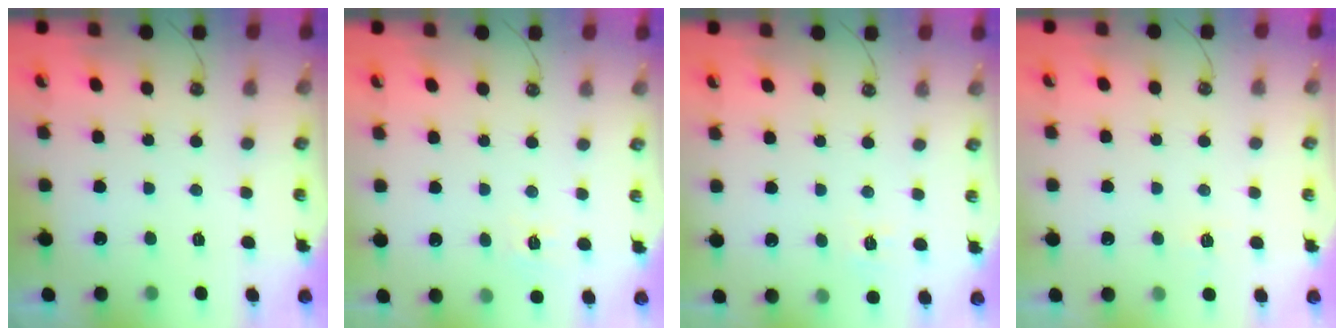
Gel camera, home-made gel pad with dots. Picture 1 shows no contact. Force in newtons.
{"total": 6.7, "press": 6.7, "slide": 0.7}
{"total": 6.2, "press": 6.2, "slide": 0.6}
{"total": 2.7, "press": 2.7, "slide": 0.4}